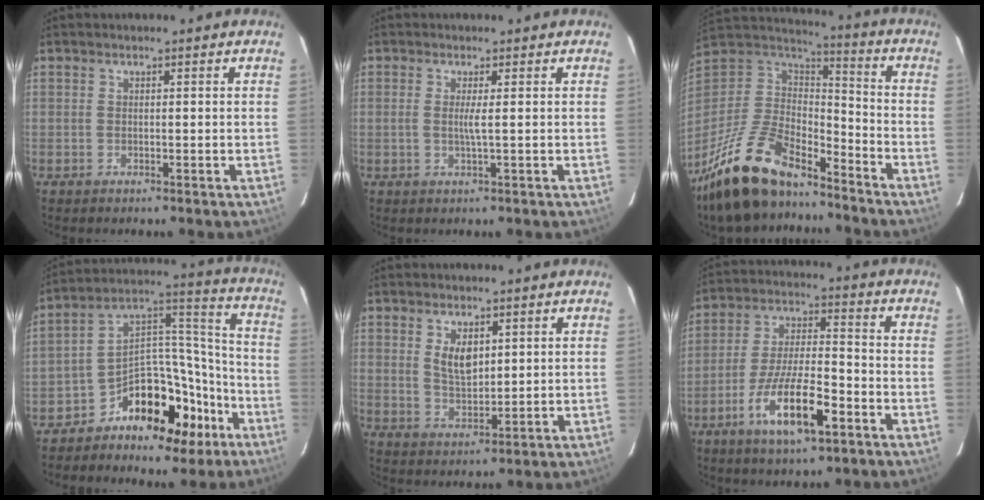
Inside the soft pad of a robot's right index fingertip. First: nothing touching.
{"total": 1.9, "force": [0.1, -0.4, 1.8], "torque": [-0.033, -0.002, 0.001]}
{"total": 24.1, "force": [-17.8, 9.4, 13.2], "torque": [-0.284, -0.021, -0.309]}
{"total": 15.4, "force": [-10.2, 9.2, 7.0], "torque": [-0.115, 0.080, -0.151]}
{"total": 5.5, "force": [2.0, 3.0, 4.2], "torque": [-0.071, -0.001, 0.042]}
{"total": 13.4, "force": [-6.8, 3.6, 11.0], "torque": [-0.219, -0.011, -0.121]}